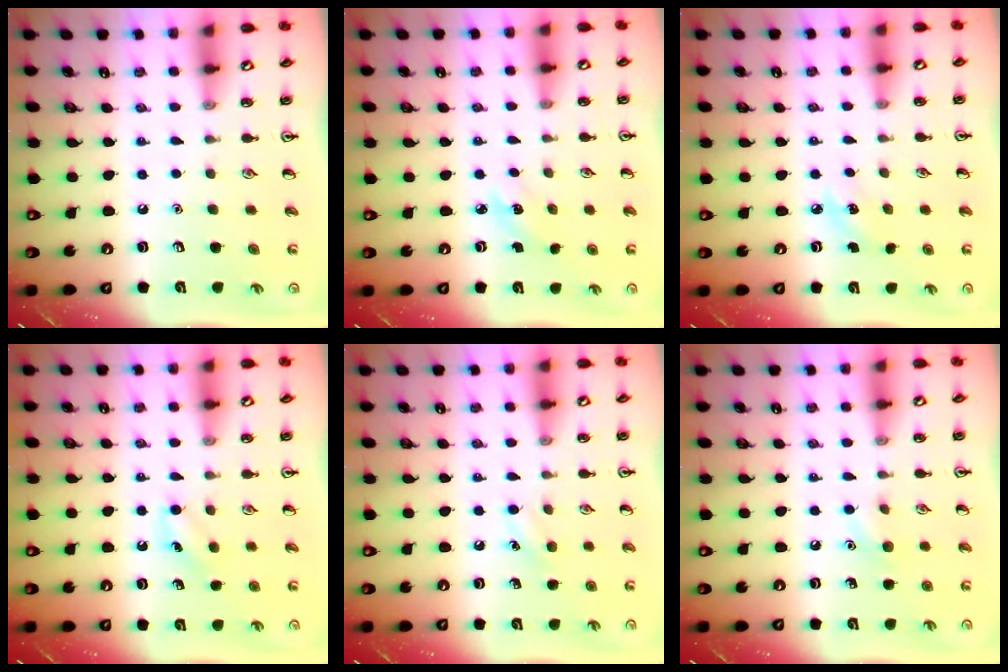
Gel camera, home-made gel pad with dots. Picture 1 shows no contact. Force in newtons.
{"total": 2.7, "press": 2.5, "slide": 1.0}
{"total": 4.8, "press": 4.6, "slide": 1.5}
{"total": 4.9, "press": 4.7, "slide": 1.3}
{"total": 6.0, "press": 5.7, "slide": 1.7}
{"total": 6.0, "press": 5.8, "slide": 1.8}